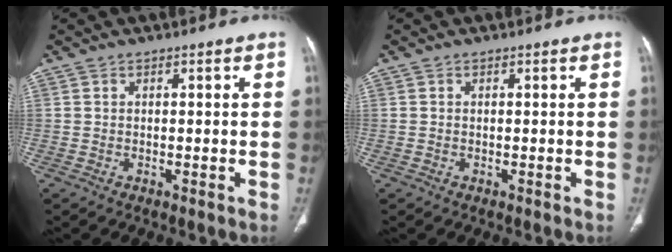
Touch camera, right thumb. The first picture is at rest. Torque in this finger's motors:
{"motor_torque": [0.97, 0.91, 0.03, -0.25, -0.02]}